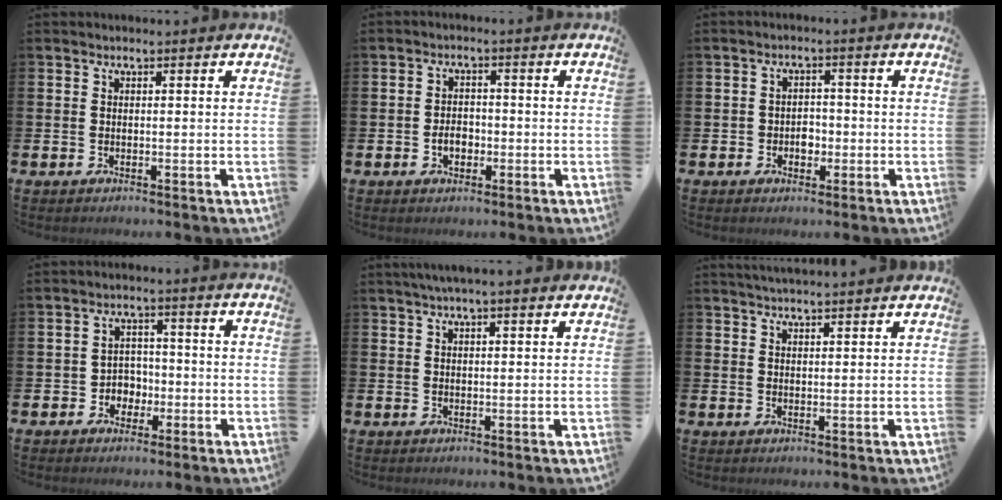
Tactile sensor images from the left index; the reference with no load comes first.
{"total": 2.7, "force": [-0.8, 2.0, 1.7], "torque": [-0.022, -0.001, -0.021]}
{"total": 2.5, "force": [-0.8, 2.0, 1.1], "torque": [-0.014, 0.001, -0.021]}
{"total": 3.1, "force": [-1.2, 2.8, 0.8], "torque": [-0.022, 0.004, -0.032]}
{"total": 2.8, "force": [2.4, 0.0, 1.4], "torque": [-0.020, -0.006, 0.042]}
{"total": 2.8, "force": [2.8, -0.3, 0.2], "torque": [-0.007, -0.011, 0.050]}